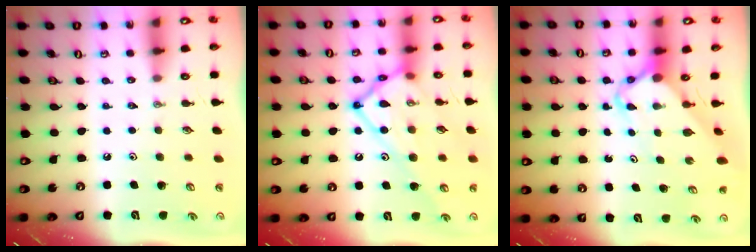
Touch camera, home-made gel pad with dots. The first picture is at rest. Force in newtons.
{"total": 19.8, "press": 19.7, "slide": 2.5}
{"total": 4.9, "press": 4.9, "slide": 0.5}